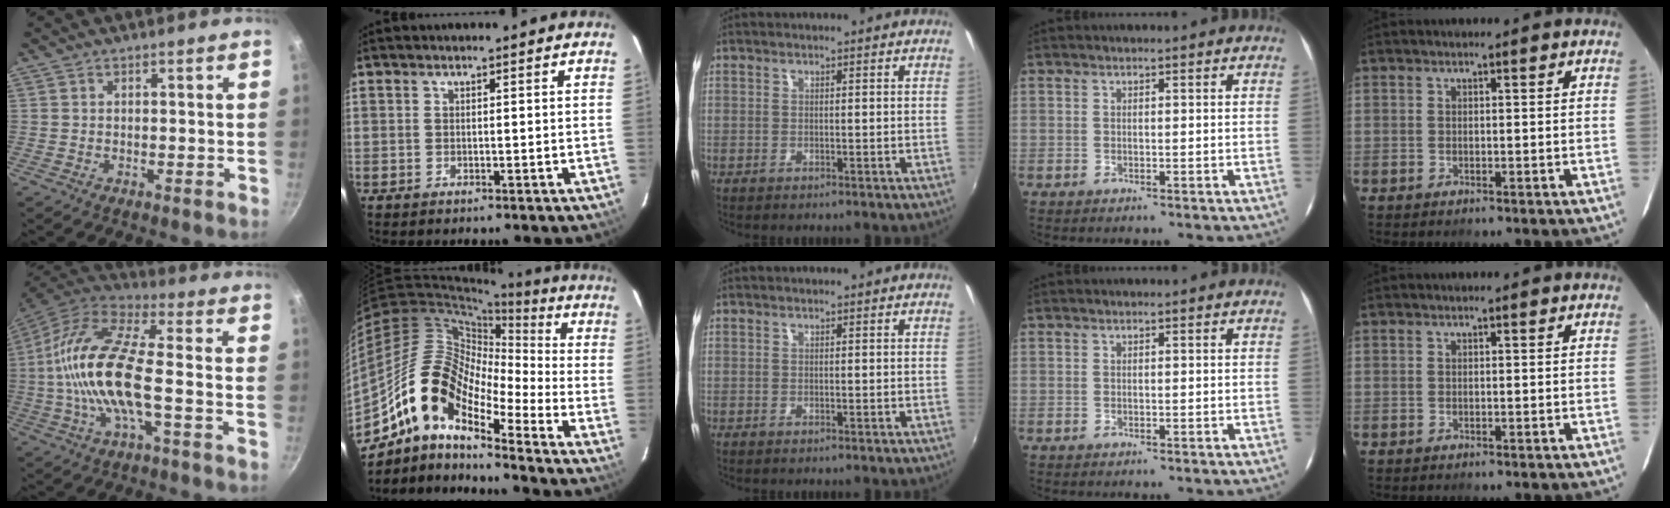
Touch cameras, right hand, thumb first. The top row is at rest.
{"thumb": {"total": 18.6, "force": [-2.1, 6.3, 17.4], "torque": [-0.343, 0.034, -0.057]}, "index": {"total": 15.4, "force": [-10.1, 5.4, 10.2], "torque": [-0.171, 0.004, -0.206]}}